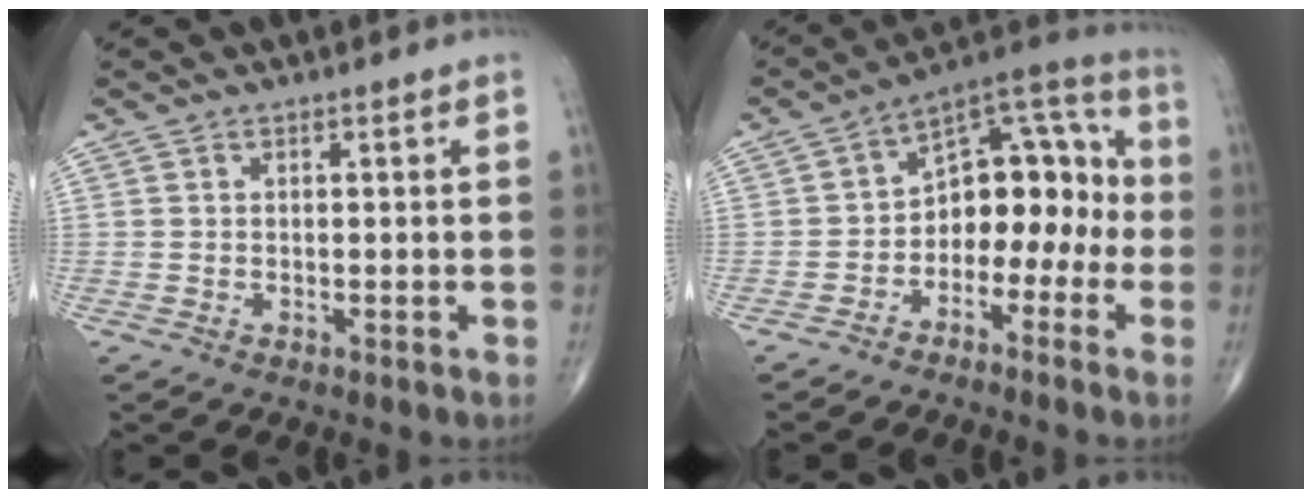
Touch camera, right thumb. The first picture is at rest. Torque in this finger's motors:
{"motor_torque": [-0.15, 0.56, 0.14, -0.10, 0.15]}